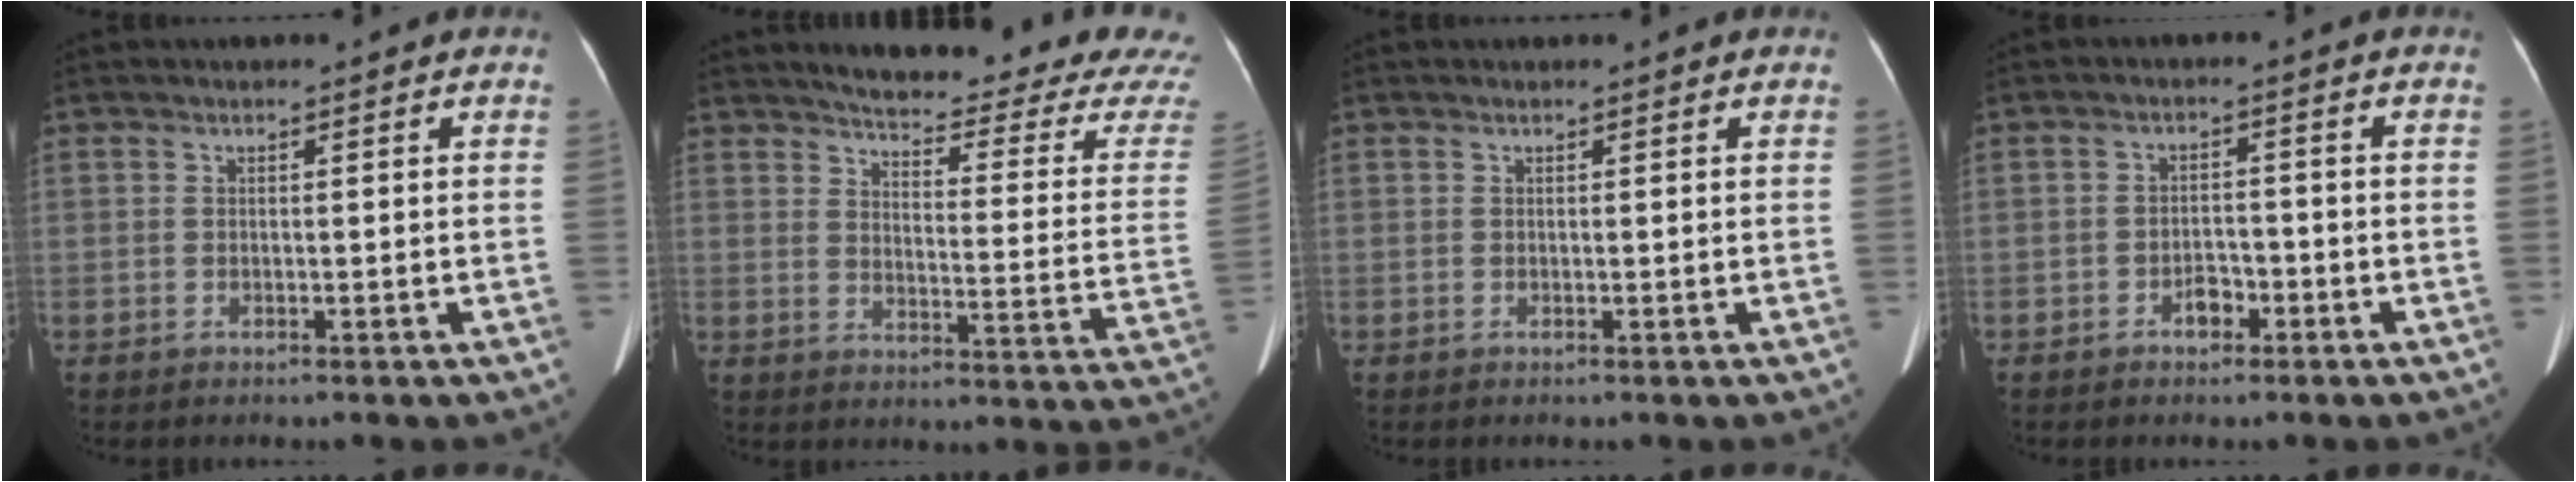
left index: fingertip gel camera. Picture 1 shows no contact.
{"total": 23.3, "force": [21.9, 1.0, 7.9], "torque": [-0.103, -0.105, 0.250]}
{"total": 0.6, "force": [0.6, 0.1, 0.1], "torque": [0.000, 0.008, 0.007]}
{"total": 2.5, "force": [-1.6, 1.4, 1.3], "torque": [-0.018, 0.006, -0.026]}